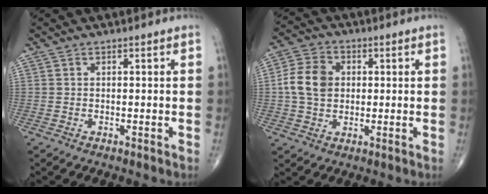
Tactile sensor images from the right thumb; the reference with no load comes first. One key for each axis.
{"total": 8.6, "fx": 0.7, "fy": 6.7, "fz": 5.4, "tx": -0.091, "ty": 0.012, "tz": 0.006}